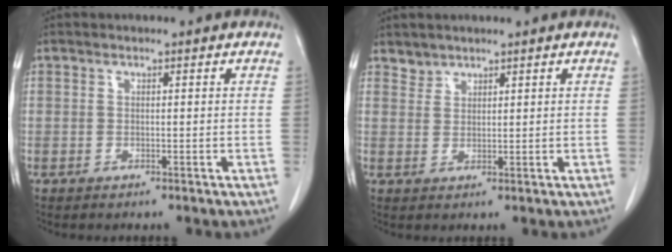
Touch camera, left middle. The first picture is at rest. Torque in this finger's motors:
{"motor_torque": [-0.02, -0.01, 0.02, 0.00]}